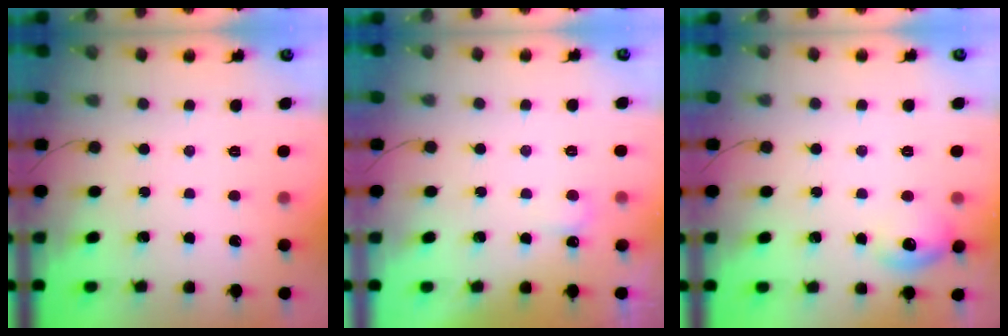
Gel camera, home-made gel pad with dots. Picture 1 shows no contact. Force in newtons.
{"total": 2.5, "press": 2.4, "slide": 0.5}
{"total": 10.1, "press": 10.0, "slide": 1.0}